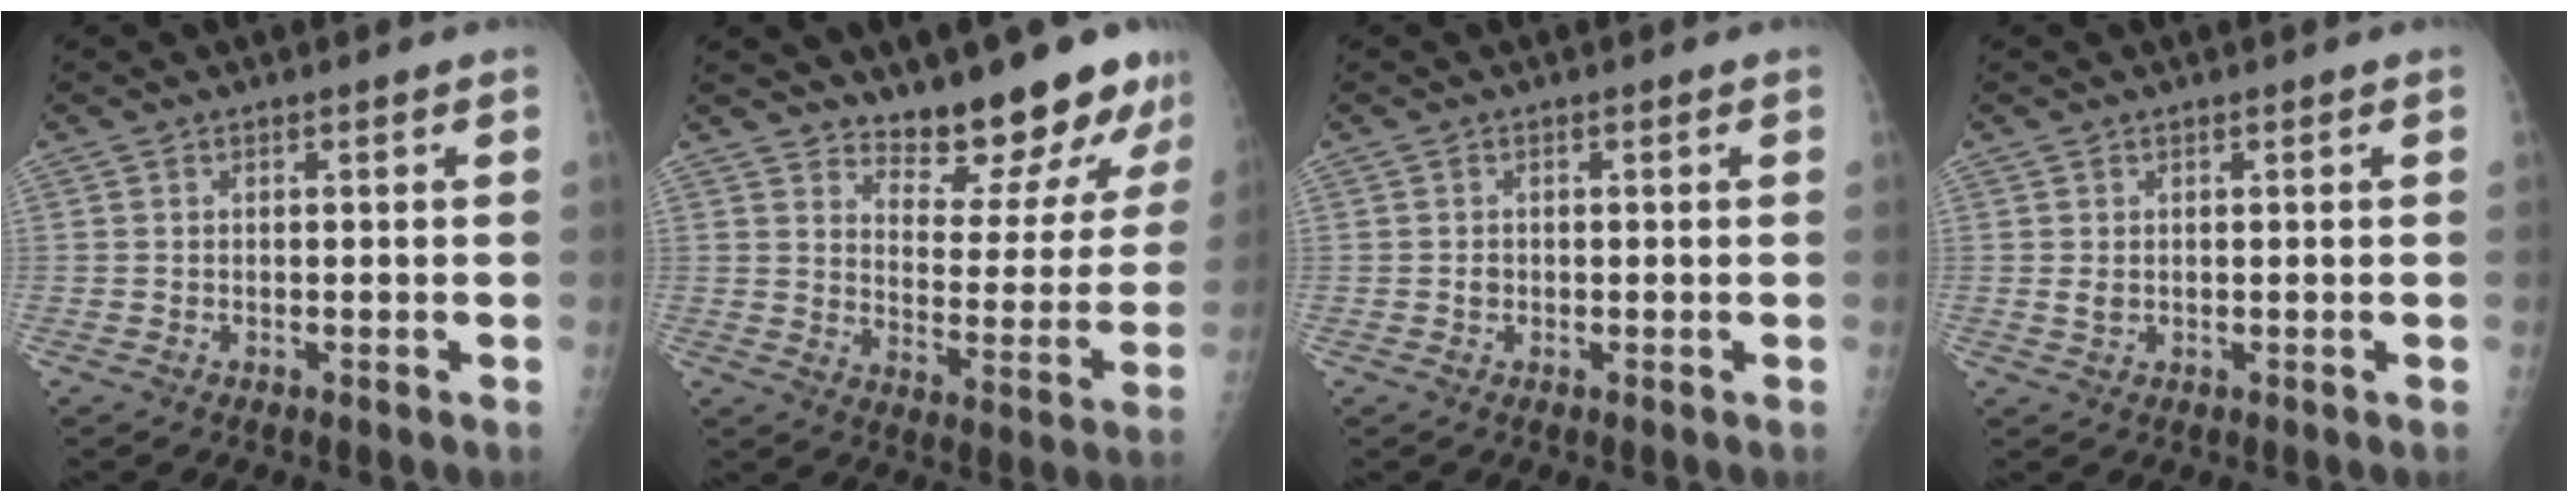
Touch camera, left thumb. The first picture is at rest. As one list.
[{"total": 14.6, "force": [12.8, 3.8, 5.8], "torque": [-0.037, -0.110, 0.185]}, {"total": 1.0, "force": [-0.1, 0.9, 0.5], "torque": [-0.005, 0.003, -0.001]}, {"total": 1.4, "force": [0.3, 1.0, 1.0], "torque": [-0.015, -0.003, 0.008]}]